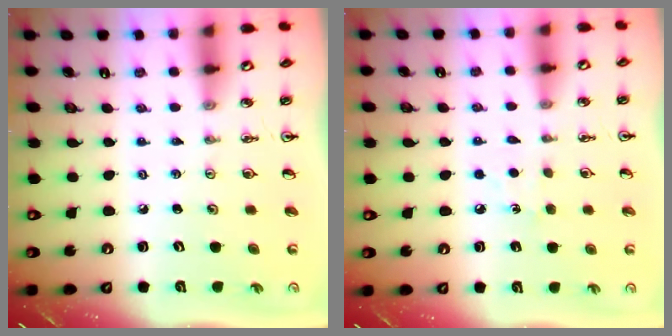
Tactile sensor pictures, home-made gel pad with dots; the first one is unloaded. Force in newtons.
{"total": 6.2, "press": 6.1, "slide": 0.7}